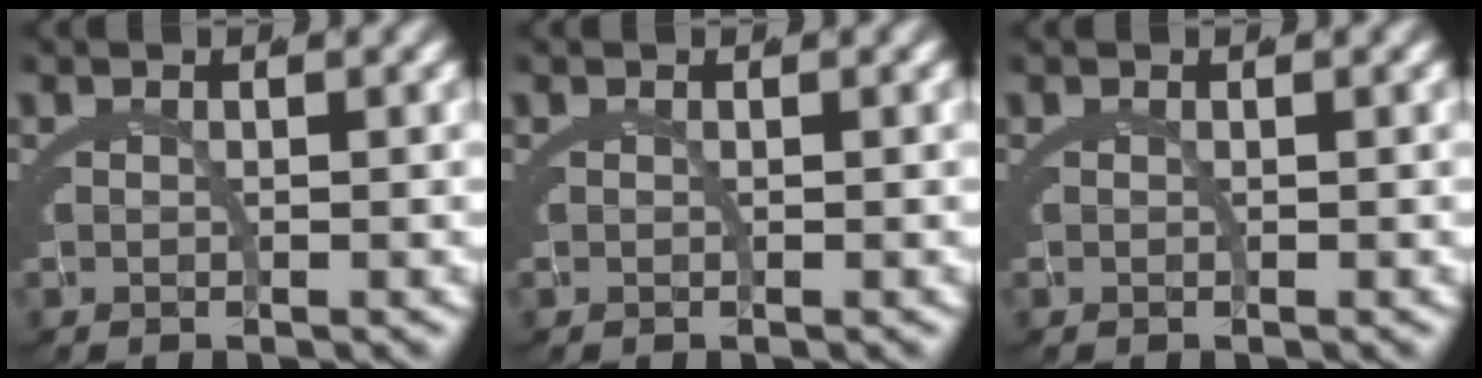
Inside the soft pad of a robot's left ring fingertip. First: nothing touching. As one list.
[{"total": 0.0}, {"total": 0.0}]